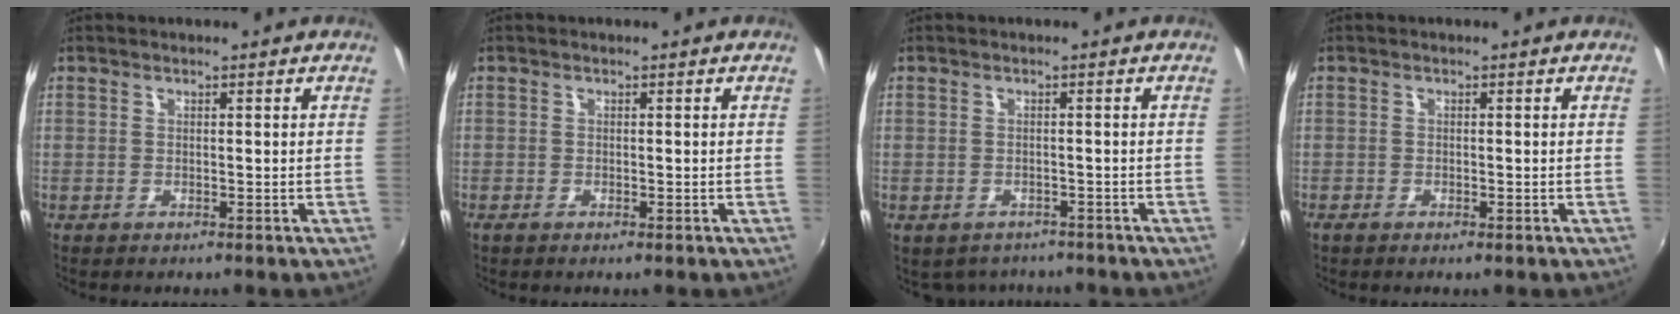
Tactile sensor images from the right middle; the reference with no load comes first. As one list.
[{"total": 0.8, "force": [-0.6, 0.3, 0.3], "torque": [-0.008, -0.003, -0.013]}, {"total": 4.7, "force": [-4.0, 2.4, 0.9], "torque": [-0.025, -0.017, -0.052]}, {"total": 3.8, "force": [-2.6, 2.7, 1.0], "torque": [-0.025, 0.001, -0.051]}]